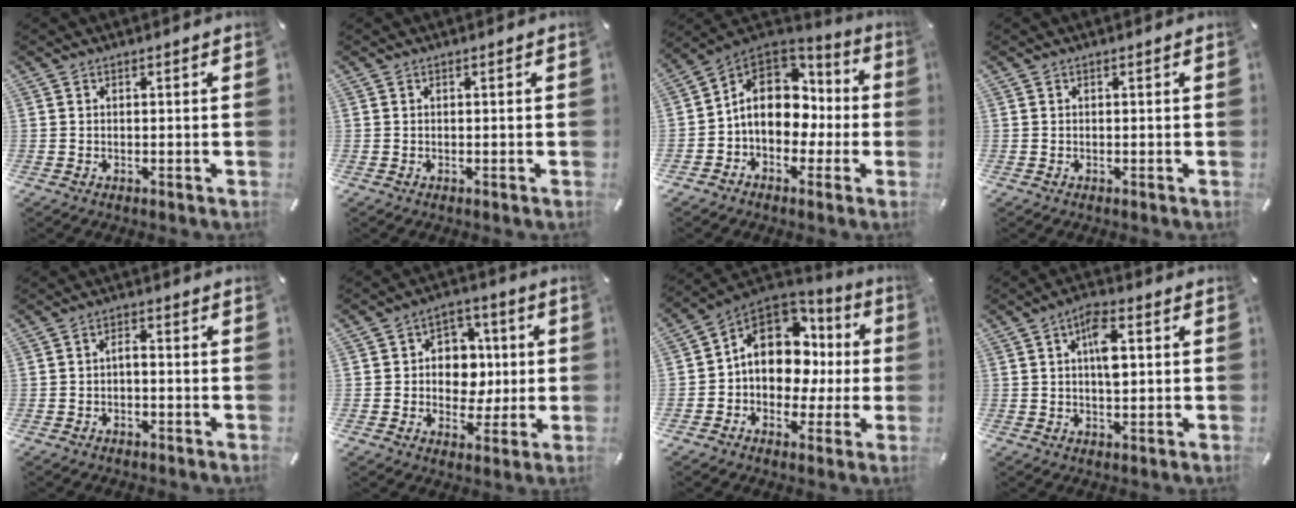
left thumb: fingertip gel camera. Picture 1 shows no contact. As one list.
[{"total": 0.0}, {"total": 13.6, "force": [0.4, 11.0, 8.0], "torque": [-0.139, -0.001, 0.009]}, {"total": 0.0}, {"total": 2.2, "force": [-1.1, 1.1, 1.5], "torque": [-0.030, 0.010, -0.024]}, {"total": 9.1, "force": [-0.1, 8.4, 3.4], "torque": [-0.037, -0.002, 0.001]}, {"total": 13.5, "force": [2.6, 10.7, 7.9], "torque": [-0.147, -0.016, 0.049]}, {"total": 7.1, "force": [1.6, 3.4, 6.1], "torque": [-0.099, 0.004, 0.021]}]